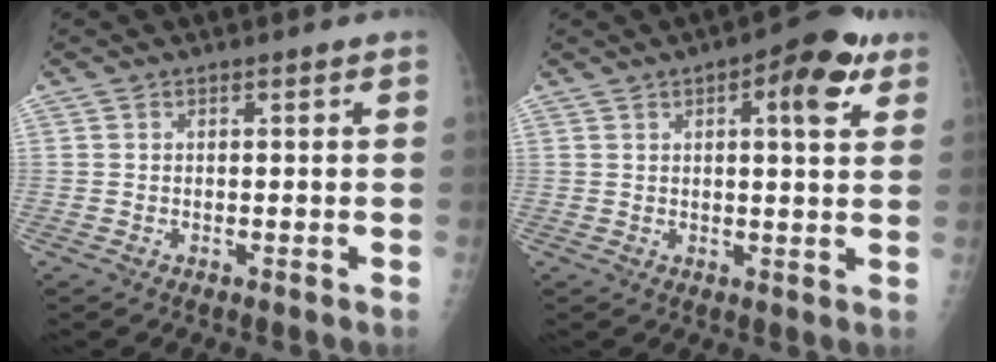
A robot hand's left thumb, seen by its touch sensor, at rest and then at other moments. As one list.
[{"total": 9.6, "force": [4.3, 3.2, 7.9], "torque": [-0.089, -0.004, 0.051]}]